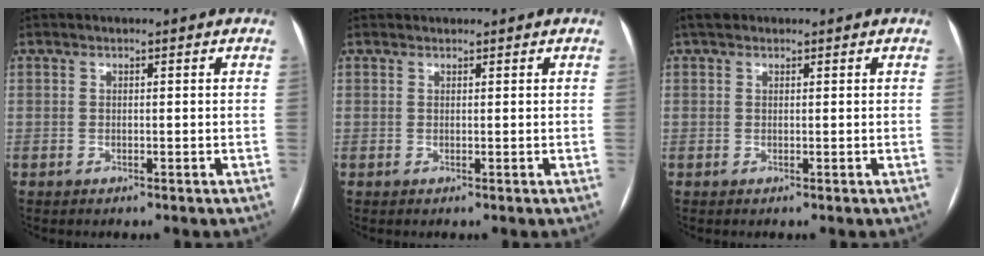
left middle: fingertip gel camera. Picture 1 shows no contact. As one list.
[{"total": 0.7, "force": [0.7, 0.3, 0.0], "torque": [-0.003, 0.010, 0.013]}, {"total": 1.6, "force": [1.2, 1.0, 0.6], "torque": [-0.014, 0.018, 0.018]}]